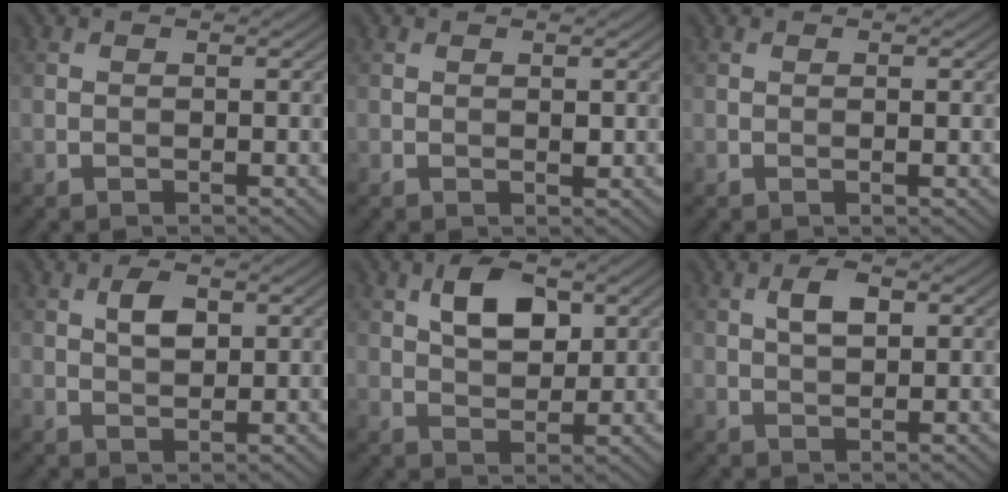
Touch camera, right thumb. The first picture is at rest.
{"total": 0.7, "force": [0.2, 0.3, 0.6], "torque": [-0.008, -0.003, 0.003]}
{"total": 0.6, "force": [0.0, 0.0, 0.6], "torque": [-0.012, -0.001, 0.000]}
{"total": 3.2, "force": [1.0, 1.7, 2.5], "torque": [-0.049, 0.001, 0.017]}
{"total": 6.1, "force": [2.3, 3.4, 4.5], "torque": [-0.084, 0.002, 0.038]}
{"total": 3.3, "force": [0.9, 1.5, 2.8], "torque": [-0.054, 0.004, 0.016]}